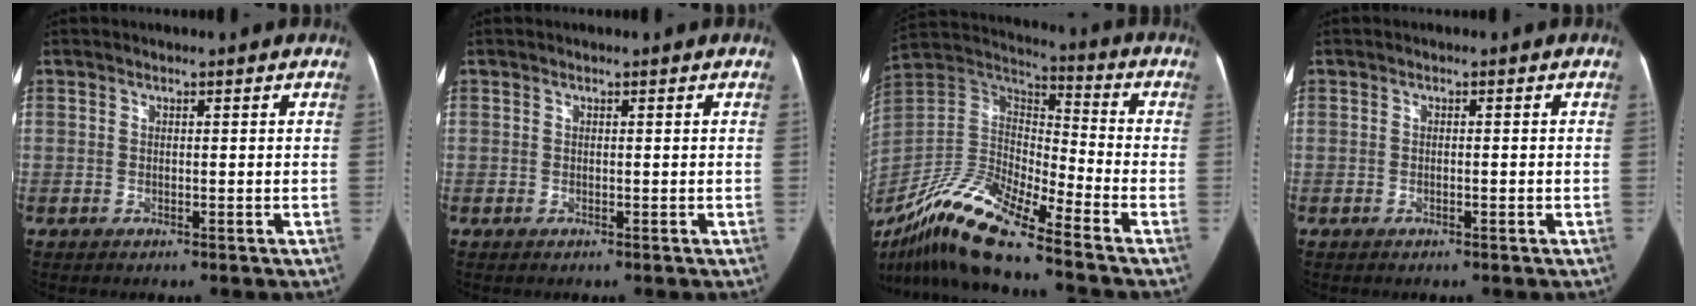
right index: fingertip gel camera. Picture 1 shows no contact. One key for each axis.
{"total": 0.0}
{"total": 16.3, "fx": -12.9, "fy": 1.7, "fz": 9.8, "tx": -0.198, "ty": 0.008, "tz": -0.242}
{"total": 0.6, "fx": -0.2, "fy": 0.0, "fz": 0.6, "tx": -0.008, "ty": 0.001, "tz": 0.000}